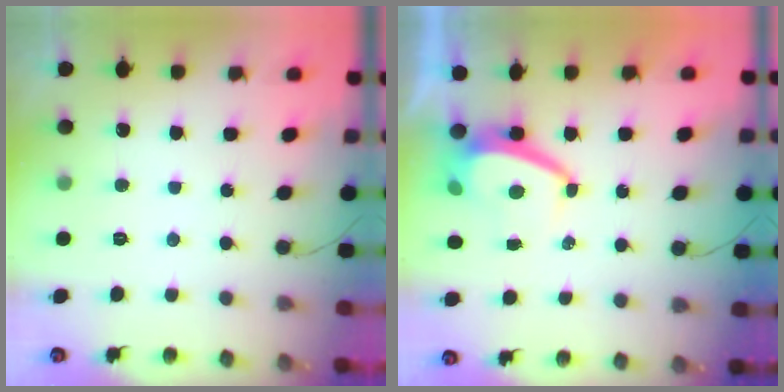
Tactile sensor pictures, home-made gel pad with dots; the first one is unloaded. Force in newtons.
{"total": 4.3, "press": 4.2, "slide": 0.5}